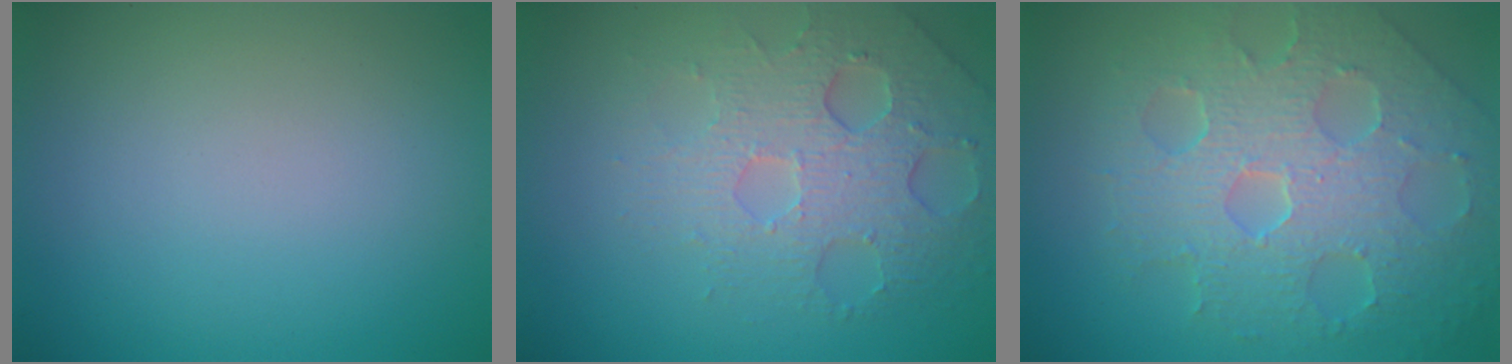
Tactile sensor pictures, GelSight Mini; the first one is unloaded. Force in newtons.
{"total": 5.1, "press": 4.2, "slide": 2.9}
{"total": 7.9, "press": 5.5, "slide": 5.7}